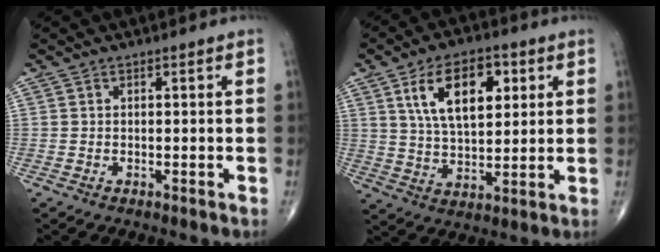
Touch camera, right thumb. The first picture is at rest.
{"total": 13.7, "force": [4.8, 7.2, 10.5], "torque": [-0.153, -0.012, 0.086]}